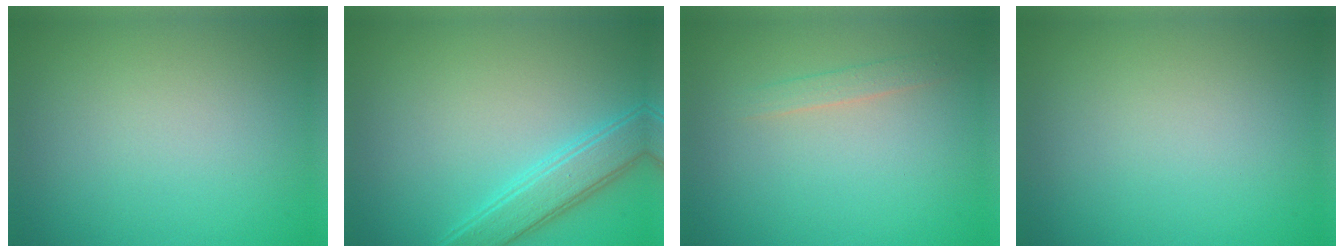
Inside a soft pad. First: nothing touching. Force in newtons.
{"total": 3.3, "press": 3.3, "slide": 0.1}
{"total": 1.2, "press": 1.2, "slide": 0.1}
{"total": 0.0}